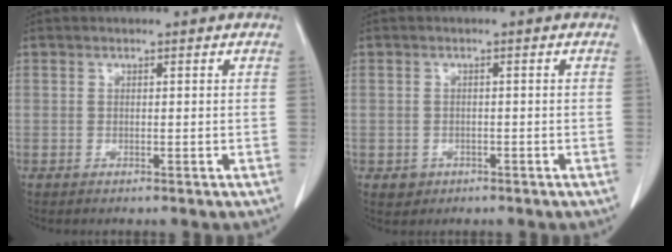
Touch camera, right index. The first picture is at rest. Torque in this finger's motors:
{"motor_torque": [-0.12, 0.00, -0.47, -0.09]}